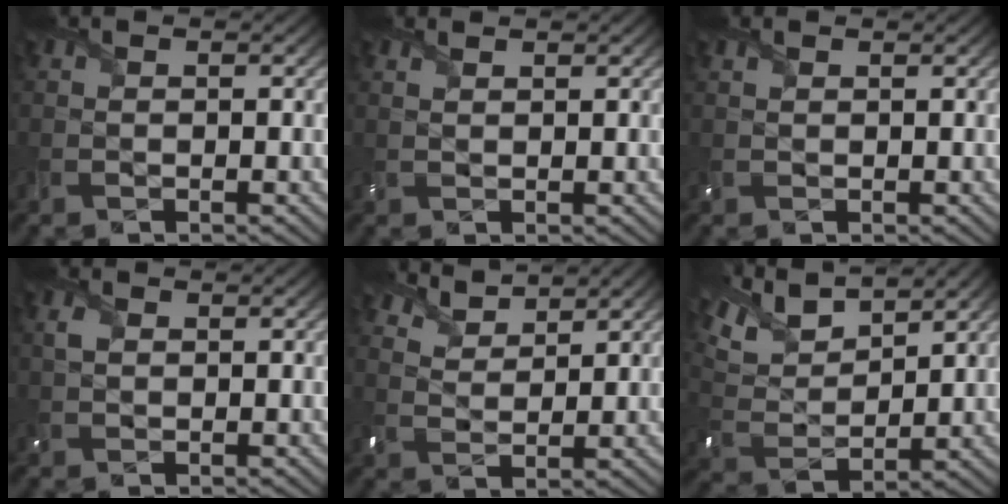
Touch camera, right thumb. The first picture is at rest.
{"total": 1.1, "force": [1.0, 0.3, 0.4], "torque": [-0.016, -0.001, 0.021]}
{"total": 0.9, "force": [0.7, 0.4, 0.3], "torque": [-0.014, 0.004, 0.015]}
{"total": 1.8, "force": [0.7, 1.2, 1.1], "torque": [-0.033, 0.005, 0.013]}
{"total": 4.7, "force": [4.1, 1.4, 1.6], "torque": [-0.047, 0.003, 0.091]}
{"total": 9.8, "force": [7.8, 3.3, 5.0], "torque": [-0.142, 0.019, 0.150]}